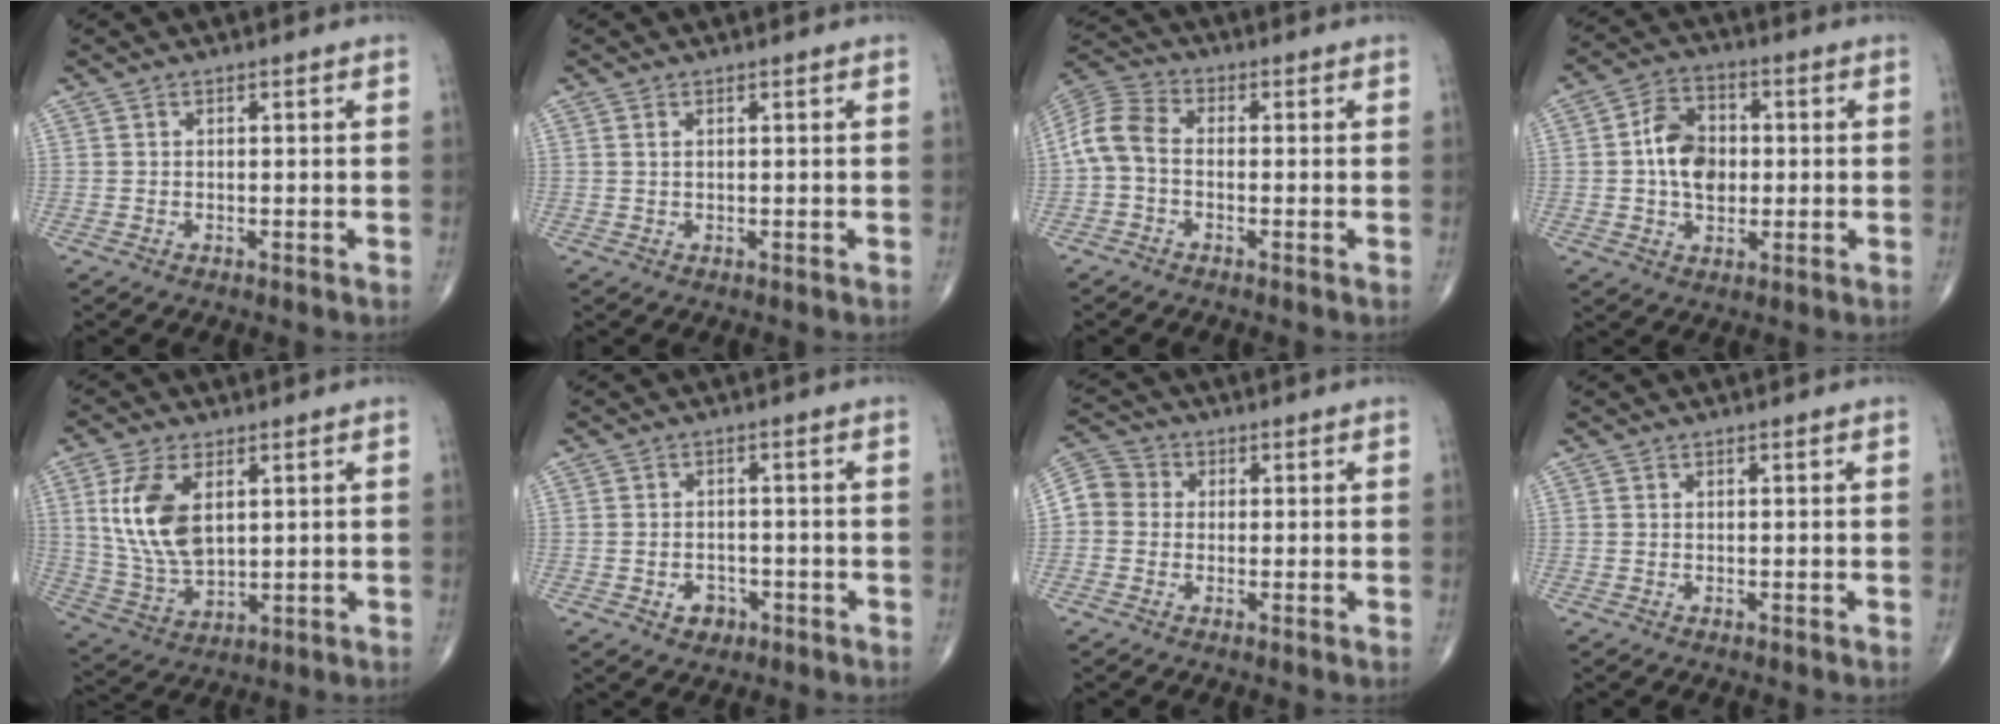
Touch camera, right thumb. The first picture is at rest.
{"total": 0.7, "force": [0.4, 0.3, 0.6], "torque": [-0.012, 0.005, 0.009]}
{"total": 7.2, "force": [-1.0, 4.7, 5.4], "torque": [-0.108, 0.022, -0.037]}
{"total": 9.7, "force": [0.2, 6.8, 6.9], "torque": [-0.099, 0.014, -0.003]}
{"total": 13.0, "force": [3.5, 7.1, 10.3], "torque": [-0.205, -0.014, 0.078]}
{"total": 3.5, "force": [-1.6, 2.7, 1.6], "torque": [-0.008, 0.009, -0.020]}
{"total": 6.3, "force": [-0.2, 5.7, 2.6], "torque": [-0.036, 0.017, -0.016]}
{"total": 0.0}